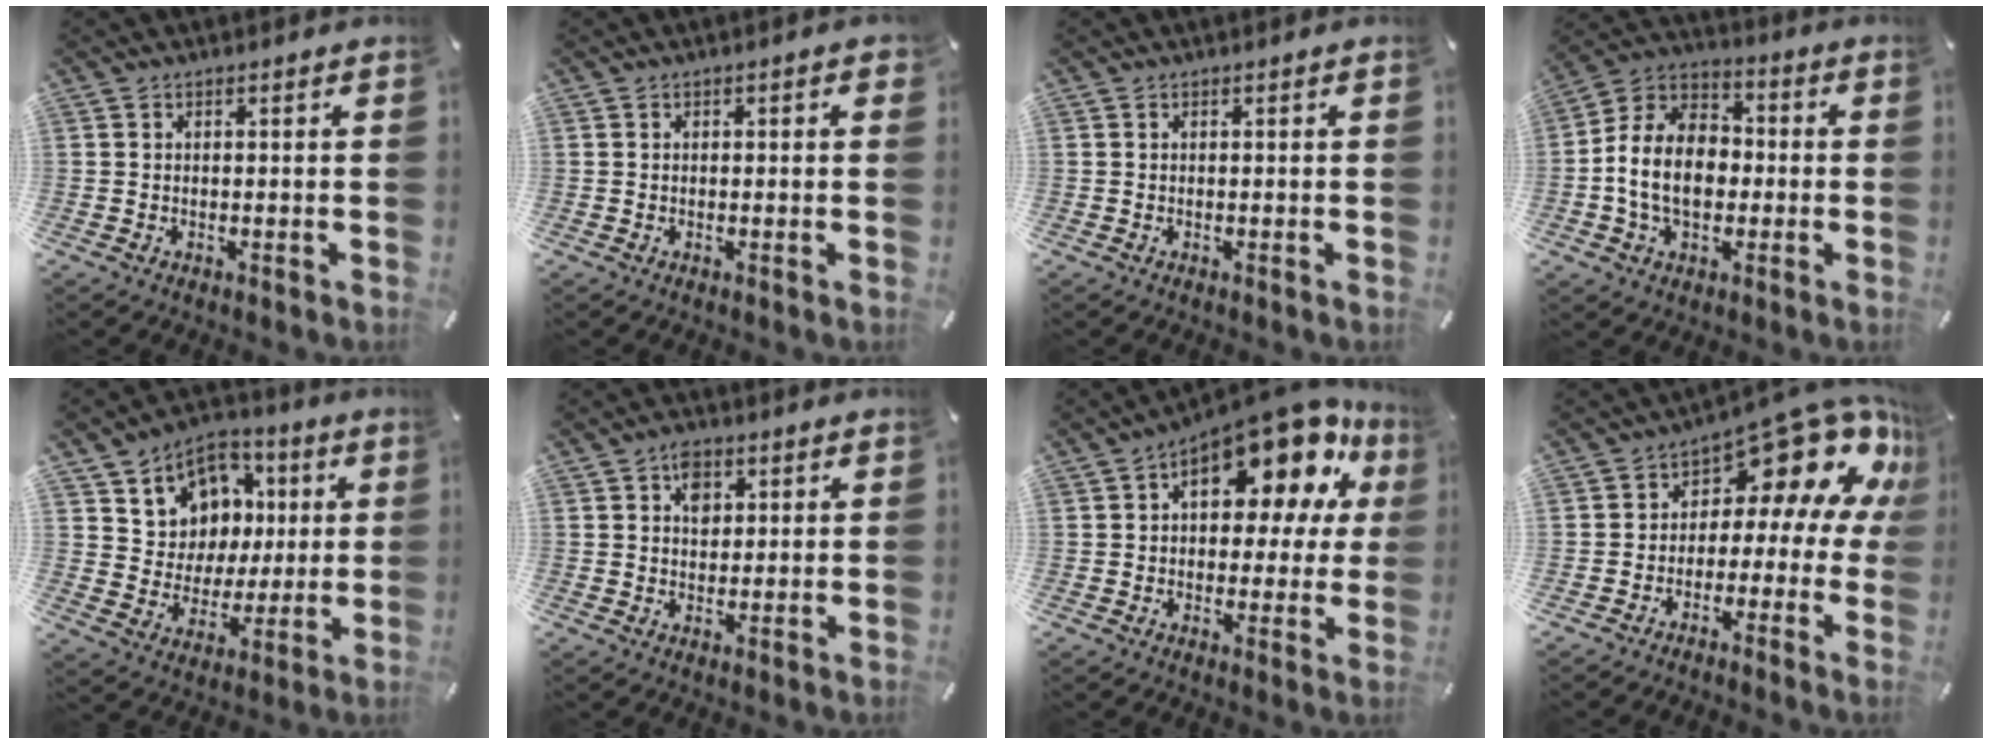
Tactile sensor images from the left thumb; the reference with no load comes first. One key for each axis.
{"total": 0.9, "fx": 0.1, "fy": 0.5, "fz": 0.7, "tx": -0.004, "ty": 0.001, "tz": -0.002}
{"total": 0.0}
{"total": 12.6, "fx": -2.6, "fy": 9.6, "fz": 7.7, "tx": -0.192, "ty": 0.019, "tz": -0.052}
{"total": 10.5, "fx": 2.6, "fy": 10.1, "fz": 1.2, "tx": -0.028, "ty": -0.031, "tz": 0.055}
{"total": 4.7, "fx": 1.5, "fy": 3.6, "fz": 2.6, "tx": -0.027, "ty": -0.005, "tz": 0.020}
{"total": 18.2, "fx": 9.5, "fy": 8.5, "fz": 13.0, "tx": -0.189, "ty": -0.064, "tz": 0.156}
{"total": 14.8, "fx": 7.6, "fy": 7.5, "fz": 10.3, "tx": -0.142, "ty": -0.059, "tz": 0.122}